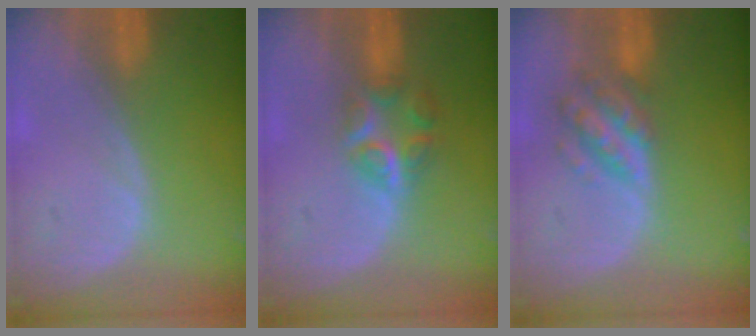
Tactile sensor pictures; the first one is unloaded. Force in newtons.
{"total": 6.0, "press": 5.5, "slide": 2.5}
{"total": 6.3, "press": 5.7, "slide": 2.7}